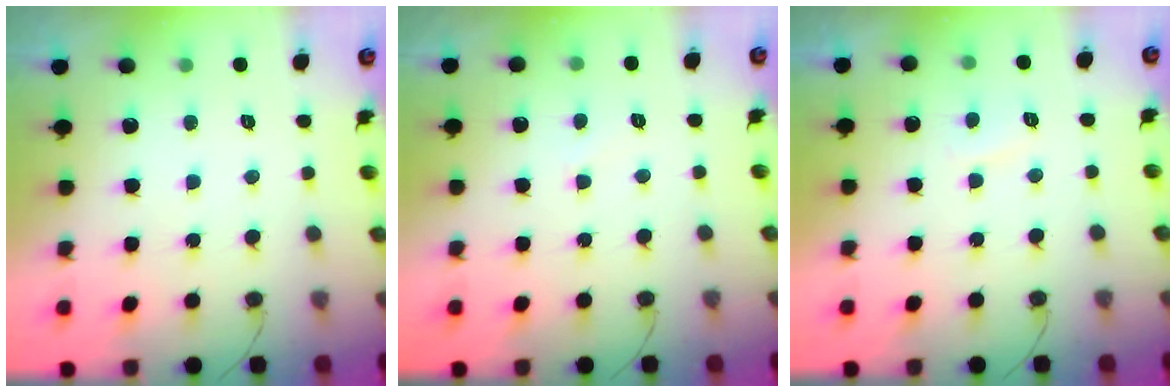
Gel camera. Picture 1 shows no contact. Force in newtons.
{"total": 2.1, "press": 2.1, "slide": 0.2}
{"total": 2.7, "press": 2.6, "slide": 0.8}